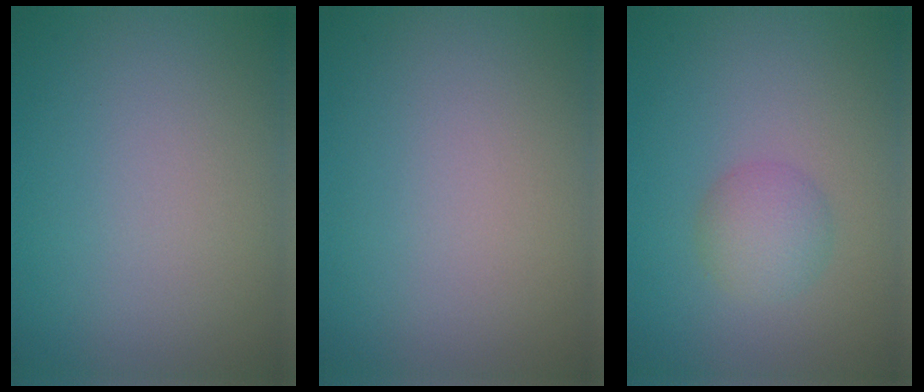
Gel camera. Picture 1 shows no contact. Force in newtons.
{"total": 0.0}
{"total": 2.5, "press": 2.4, "slide": 0.2}